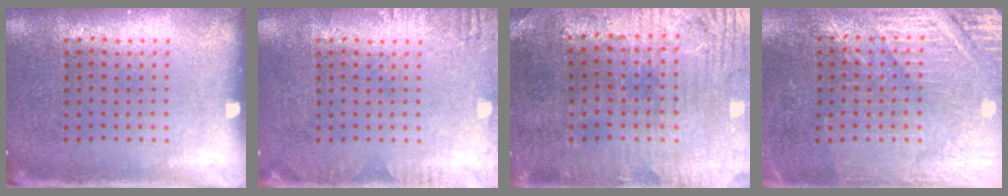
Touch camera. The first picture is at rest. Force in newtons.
{"total": 1.5, "press": 1.5, "slide": 0.2}
{"total": 1.3, "press": 1.2, "slide": 0.6}
{"total": 3.0, "press": 3.0, "slide": 0.3}